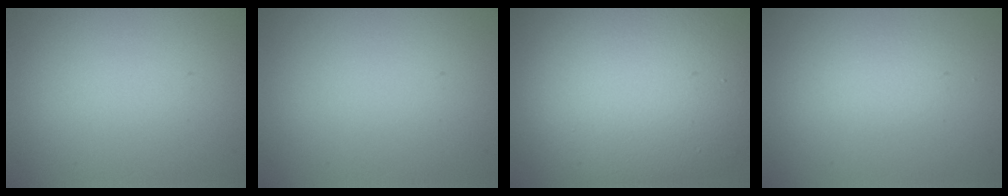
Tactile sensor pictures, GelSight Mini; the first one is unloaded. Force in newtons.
{"total": 0.0}
{"total": 15.6, "press": 15.6, "slide": 0.9}
{"total": 1.2, "press": 1.2, "slide": 0.0}